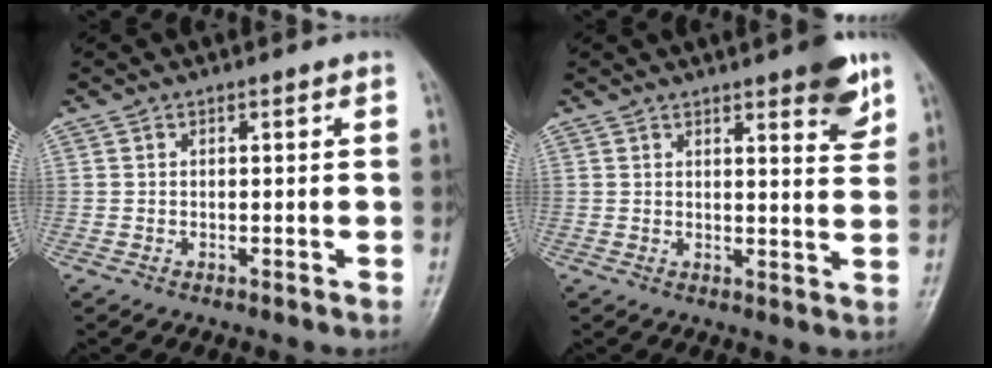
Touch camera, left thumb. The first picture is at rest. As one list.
[{"total": 7.1, "force": [4.4, 1.8, 5.3], "torque": [-0.052, -0.024, 0.052]}]